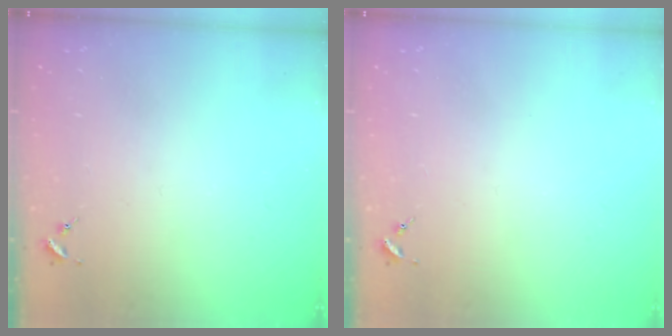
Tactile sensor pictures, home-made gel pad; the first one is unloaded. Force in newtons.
{"total": 0.0}